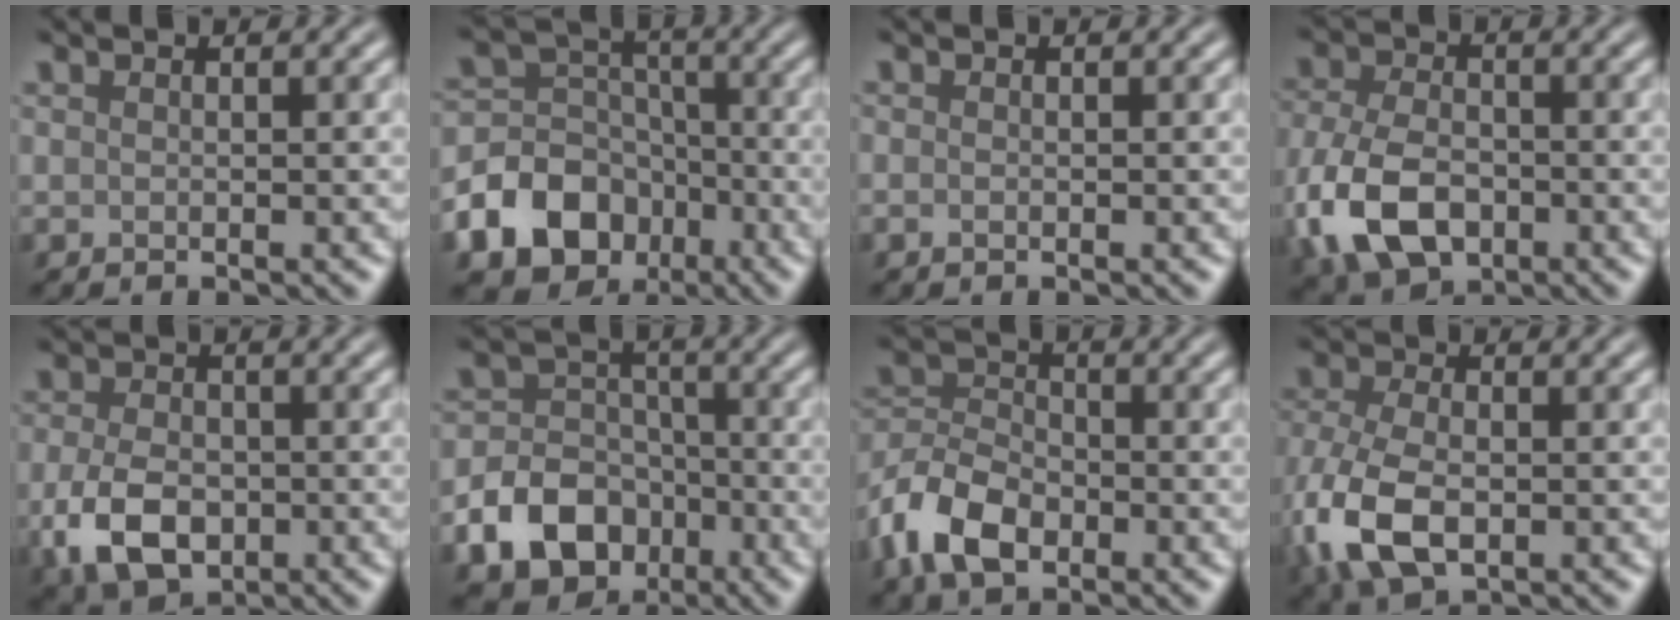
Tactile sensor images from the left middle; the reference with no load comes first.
{"total": 14.0, "force": [-6.5, 11.3, 5.1], "torque": [-0.112, -0.038, -0.133]}
{"total": 0.5, "force": [-0.2, 0.3, 0.3], "torque": [-0.005, -0.002, -0.004]}
{"total": 8.9, "force": [-3.4, 5.6, 6.0], "torque": [-0.145, -0.012, -0.076]}
{"total": 6.3, "force": [-1.9, 4.2, 4.3], "torque": [-0.097, -0.011, -0.039]}
{"total": 11.1, "force": [-5.4, 8.8, 4.1], "torque": [-0.063, -0.036, -0.112]}
{"total": 7.0, "force": [-3.7, 4.3, 4.2], "torque": [-0.090, 0.003, -0.082]}
{"total": 8.2, "force": [-2.5, 4.9, 6.1], "torque": [-0.154, -0.014, -0.056]}